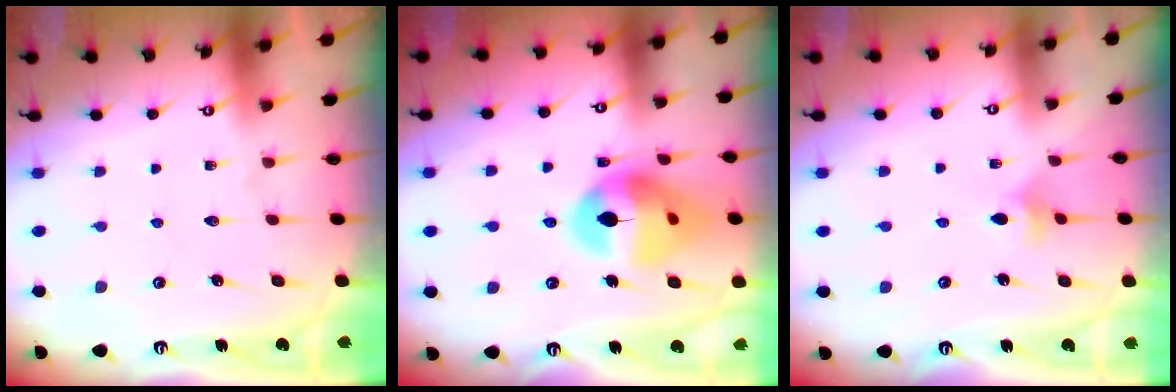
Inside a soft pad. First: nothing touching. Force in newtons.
{"total": 16.3, "press": 16.2, "slide": 2.3}
{"total": 4.6, "press": 4.5, "slide": 1.0}